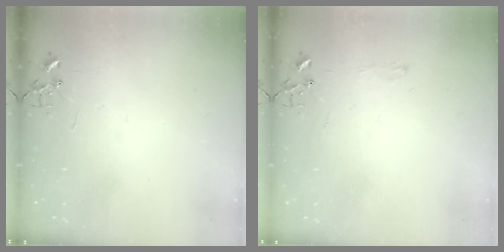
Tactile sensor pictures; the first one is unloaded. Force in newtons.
{"total": 6.1, "press": 6.1, "slide": 0.7}